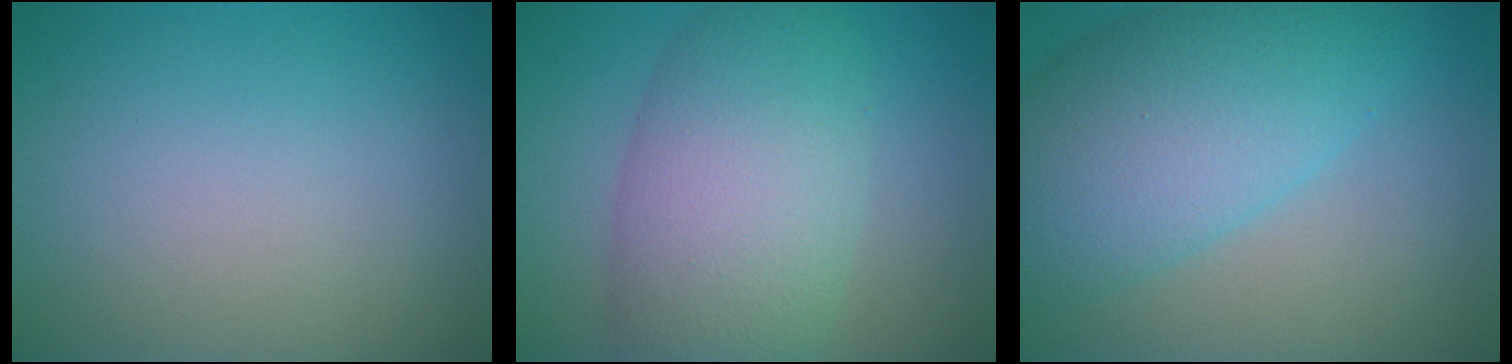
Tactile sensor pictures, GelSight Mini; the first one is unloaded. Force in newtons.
{"total": 8.6, "press": 8.6, "slide": 0.3}
{"total": 9.3, "press": 9.3, "slide": 0.3}